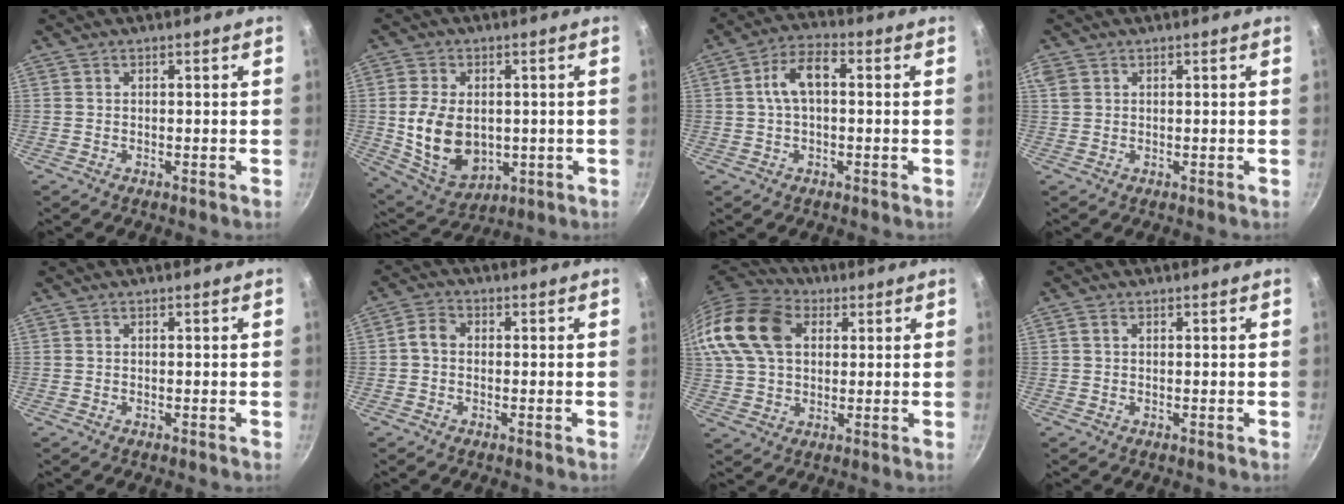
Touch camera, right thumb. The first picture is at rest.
{"total": 13.5, "force": [-0.2, 9.6, 9.6], "torque": [-0.157, -0.014, 0.018]}
{"total": 7.1, "force": [0.5, 3.8, 6.0], "torque": [-0.108, 0.026, 0.003]}
{"total": 2.4, "force": [1.1, 1.7, 1.2], "torque": [-0.023, 0.004, 0.026]}
{"total": 0.0}
{"total": 2.9, "force": [-0.3, 2.3, 1.8], "torque": [-0.037, 0.013, -0.015]}
{"total": 18.9, "force": [5.5, 13.4, 12.1], "torque": [-0.243, 0.018, 0.090]}
{"total": 0.9, "force": [0.3, 0.7, 0.5], "torque": [-0.010, 0.003, 0.004]}